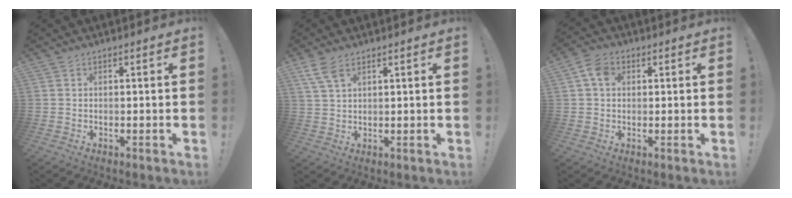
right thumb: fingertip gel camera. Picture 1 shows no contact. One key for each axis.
{"total": 5.1, "fx": 3.2, "fy": 2.1, "fz": 3.4, "tx": -0.064, "ty": -0.011, "tz": 0.061}
{"total": 6.0, "fx": 1.6, "fy": 4.3, "fz": 3.8, "tx": -0.068, "ty": 0.002, "tz": 0.030}